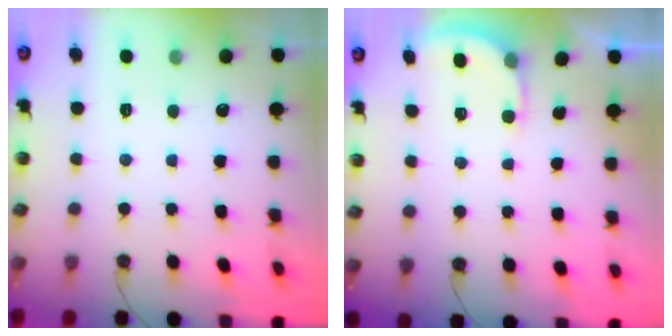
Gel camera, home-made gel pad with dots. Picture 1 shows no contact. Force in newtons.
{"total": 2.7, "press": 2.7, "slide": 0.2}